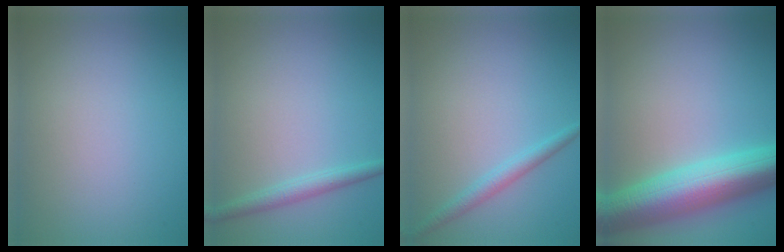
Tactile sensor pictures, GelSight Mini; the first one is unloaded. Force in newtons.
{"total": 1.9, "press": 1.9, "slide": 0.2}
{"total": 1.8, "press": 1.8, "slide": 0.1}
{"total": 10.0, "press": 10.0, "slide": 0.2}